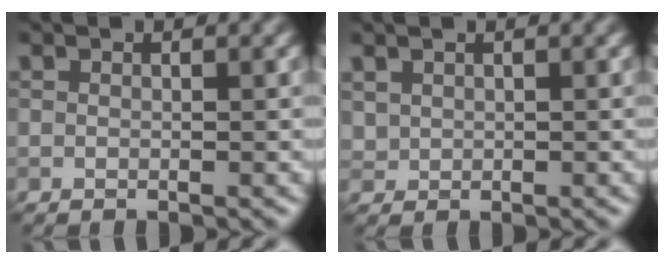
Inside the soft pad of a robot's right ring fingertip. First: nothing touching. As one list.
[{"total": 0.9, "force": [0.5, 0.7, 0.2], "torque": [-0.008, -0.002, 0.016]}]